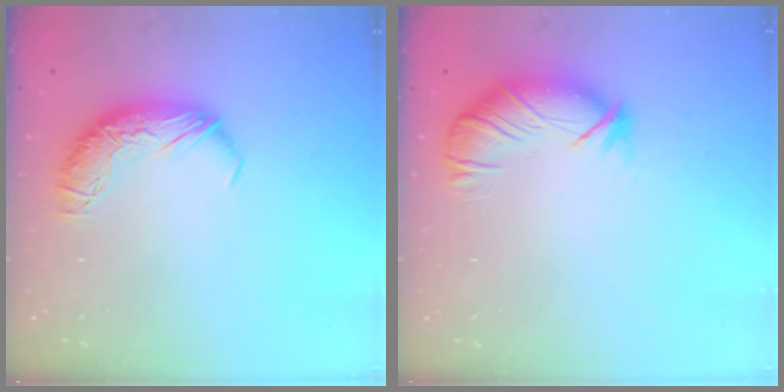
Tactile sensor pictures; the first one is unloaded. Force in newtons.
{"total": 2.7, "press": 2.4, "slide": 1.4}